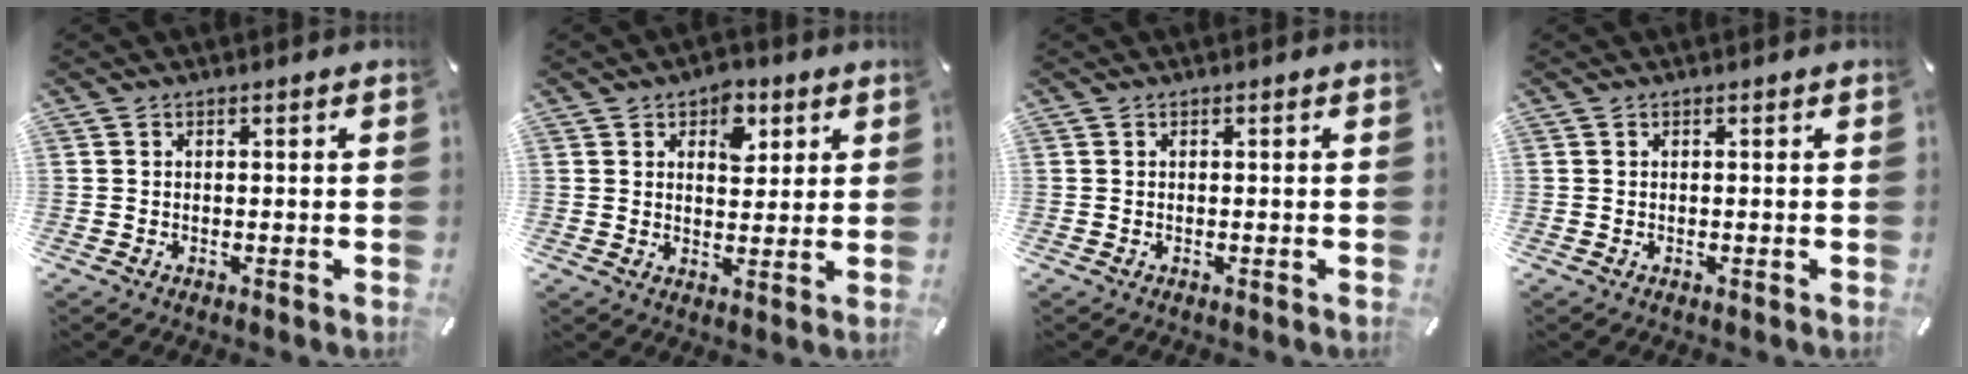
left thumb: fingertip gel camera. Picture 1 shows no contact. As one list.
[{"total": 6.0, "force": [2.9, 4.1, 3.4], "torque": [-0.028, -0.008, 0.042]}, {"total": 0.0}, {"total": 0.0}]